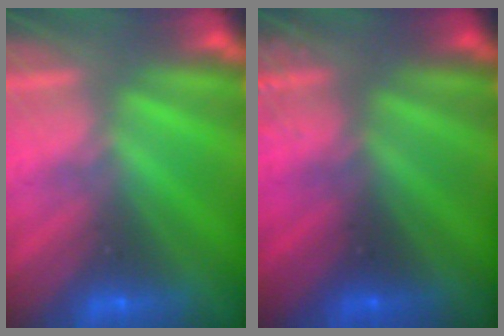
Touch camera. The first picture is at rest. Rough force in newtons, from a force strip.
{"total": 3.3}